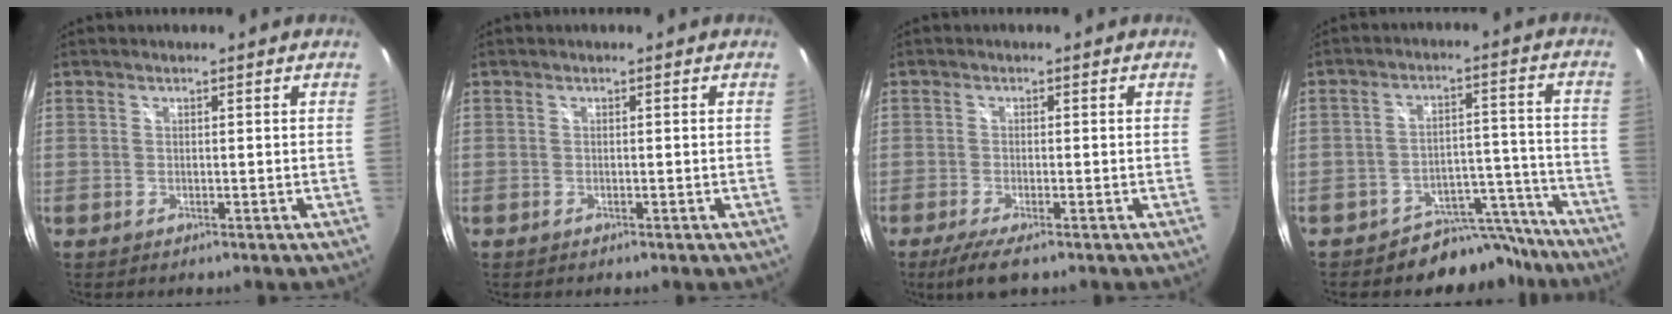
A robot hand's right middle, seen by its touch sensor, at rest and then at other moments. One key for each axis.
{"total": 0.8, "fx": -0.6, "fy": 0.3, "fz": 0.2, "tx": -0.005, "ty": -0.002, "tz": -0.009}
{"total": 5.2, "fx": -3.5, "fy": 0.8, "fz": 3.8, "tx": -0.082, "ty": -0.022, "tz": -0.061}
{"total": 10.2, "fx": -9.0, "fy": 4.7, "fz": 0.8, "tx": 0.001, "ty": 0.050, "tz": -0.115}